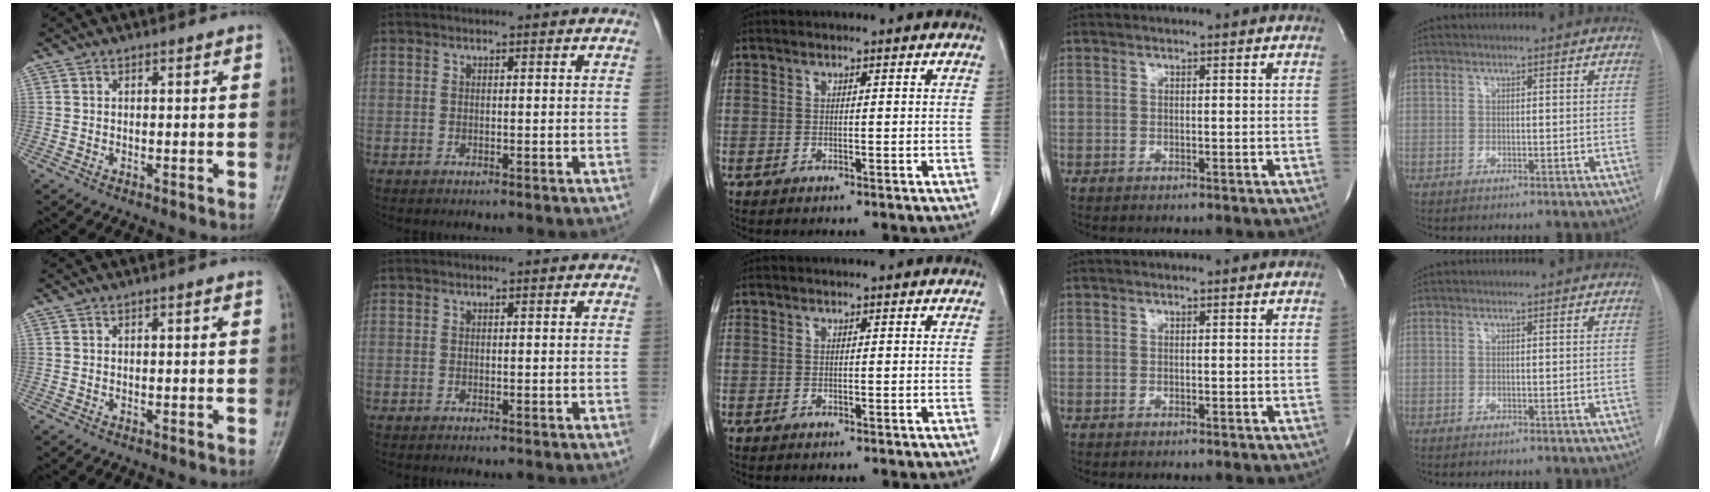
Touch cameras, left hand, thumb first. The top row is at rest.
{}